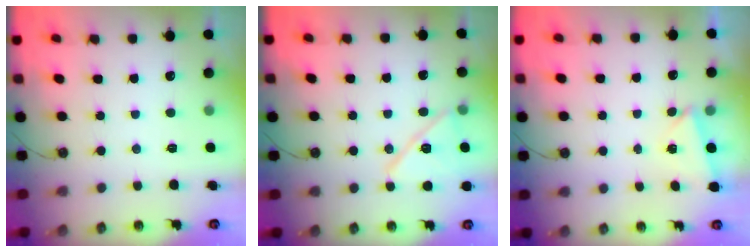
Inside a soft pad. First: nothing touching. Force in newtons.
{"total": 13.3, "press": 13.3, "slide": 0.2}
{"total": 1.7, "press": 0.9, "slide": 1.5}